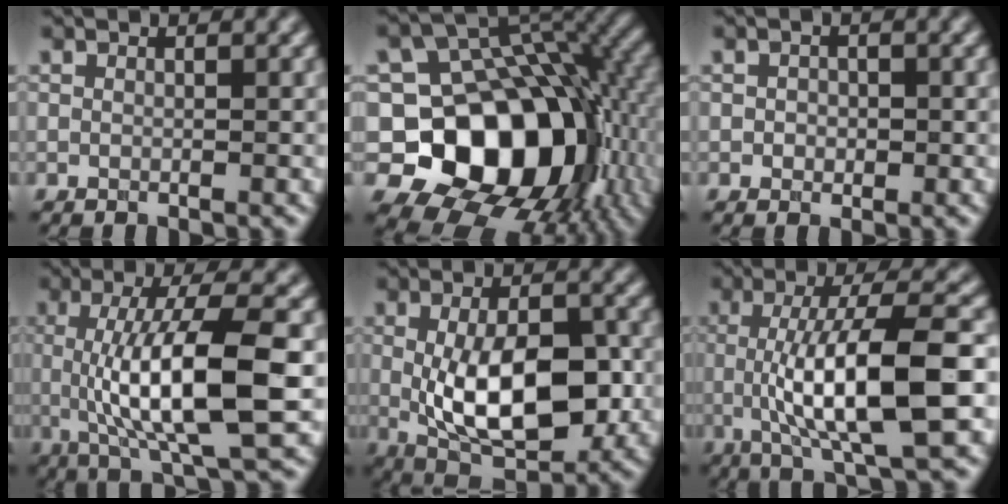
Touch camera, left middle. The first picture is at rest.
{"total": 14.9, "force": [-3.4, 11.4, 9.1], "torque": [-0.121, -0.012, -0.058]}
{"total": 1.1, "force": [-0.1, 1.0, 0.5], "torque": [-0.006, -0.003, -0.003]}
{"total": 10.7, "force": [-0.6, 2.9, 10.3], "torque": [-0.163, -0.004, -0.005]}
{"total": 9.8, "force": [-1.0, 4.7, 8.5], "torque": [-0.150, -0.013, -0.009]}
{"total": 10.7, "force": [-0.9, 2.7, 10.3], "torque": [-0.155, -0.001, -0.014]}